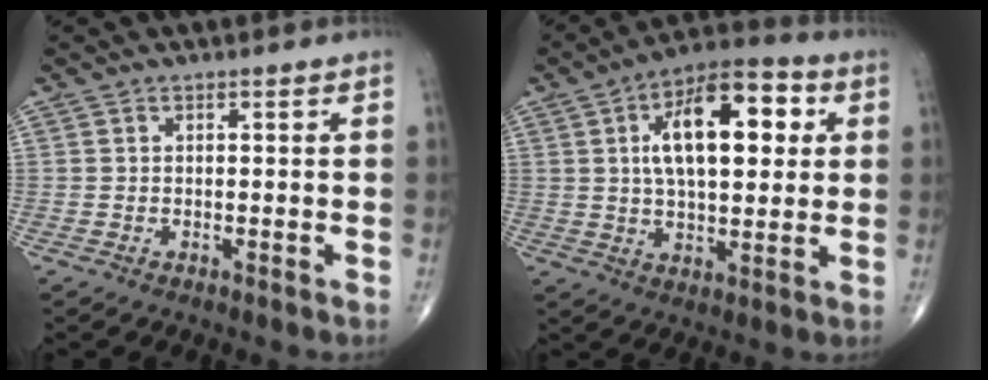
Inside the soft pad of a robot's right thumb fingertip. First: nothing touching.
{"total": 17.4, "force": [4.2, 8.3, 14.7], "torque": [-0.205, 0.012, 0.061]}